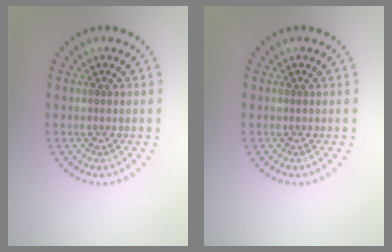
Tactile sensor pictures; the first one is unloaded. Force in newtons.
{"total": 0.0}